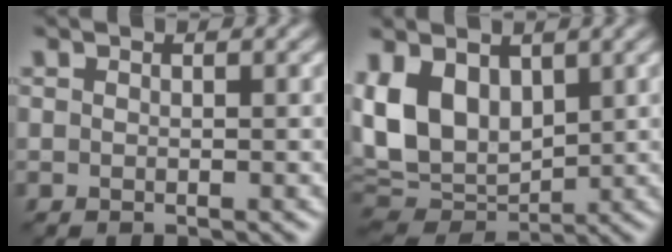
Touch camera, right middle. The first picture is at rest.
{"total": 8.6, "force": [2.3, 5.9, 5.9], "torque": [-0.141, 0.003, 0.039]}